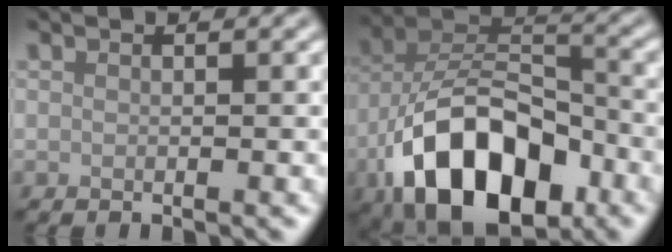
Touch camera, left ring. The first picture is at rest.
{"total": 12.5, "force": [-6.3, 6.6, 8.6], "torque": [-0.156, 0.004, -0.115]}